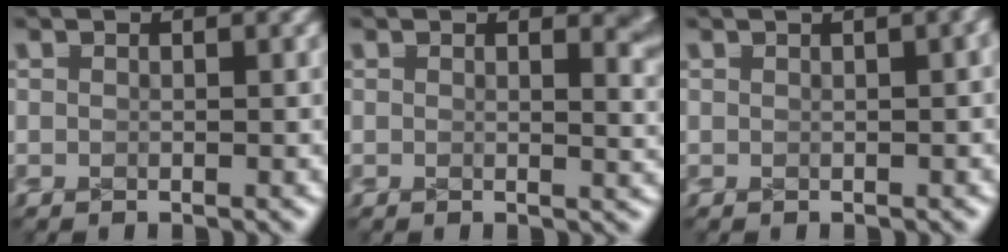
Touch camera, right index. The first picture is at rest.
{"total": 2.0, "force": [1.2, 0.3, 1.5], "torque": [-0.009, -0.005, 0.019]}
{"total": 1.7, "force": [0.7, 0.6, 1.4], "torque": [-0.005, 0.013, 0.008]}